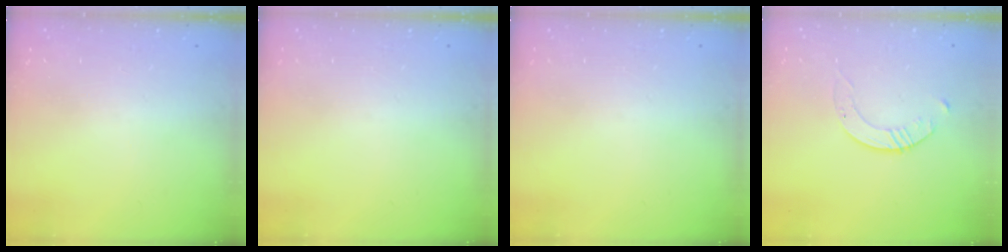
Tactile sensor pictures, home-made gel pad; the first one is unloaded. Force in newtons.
{"total": 0.0}
{"total": 0.0}
{"total": 2.6, "press": 2.6, "slide": 0.3}